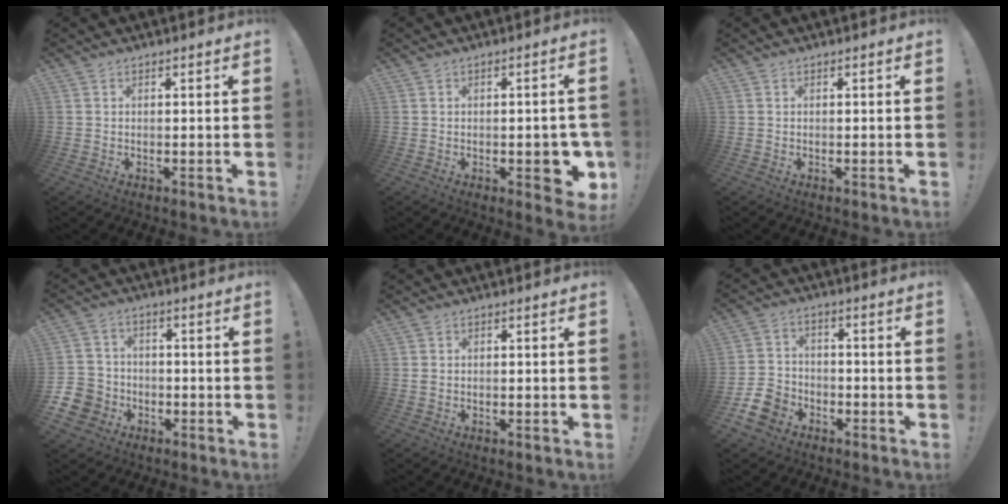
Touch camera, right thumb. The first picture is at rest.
{"total": 7.5, "force": [-2.2, 3.5, 6.3], "torque": [-0.069, 0.007, -0.028]}
{"total": 0.0}
{"total": 8.9, "force": [-4.1, 7.5, 2.6], "torque": [-0.057, 0.032, -0.073]}
{"total": 1.0, "force": [-0.3, 0.7, 0.7], "torque": [-0.017, 0.007, -0.004]}
{"total": 10.2, "force": [-6.1, 7.3, 3.8], "torque": [-0.070, 0.038, -0.111]}